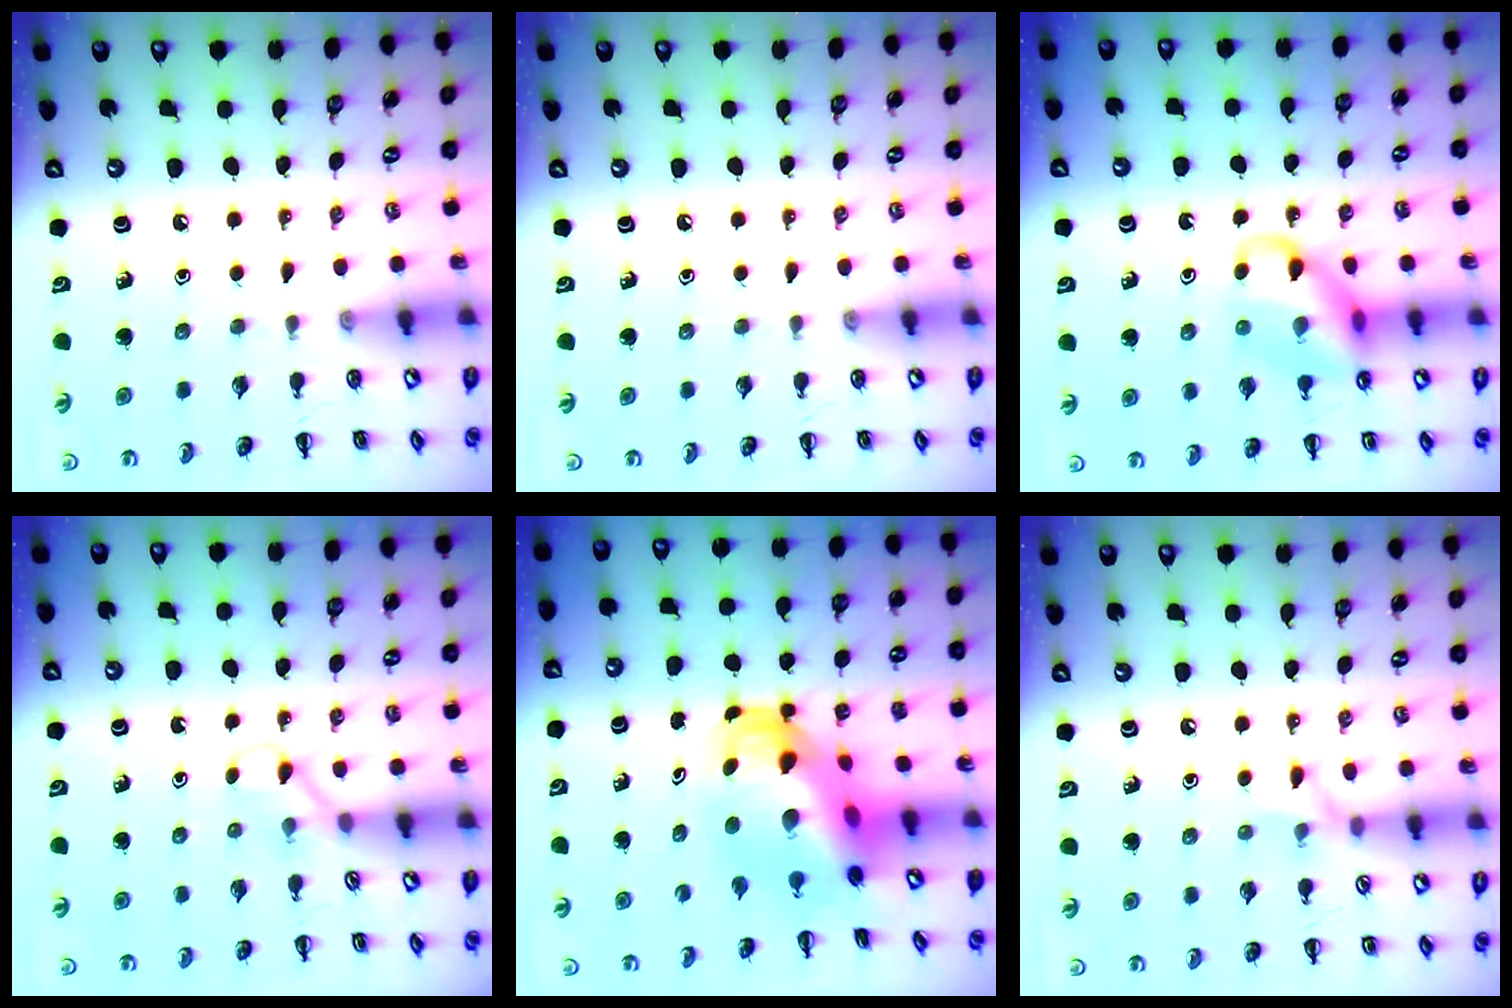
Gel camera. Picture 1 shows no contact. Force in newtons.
{"total": 0.0}
{"total": 12.1, "press": 11.9, "slide": 1.7}
{"total": 2.8, "press": 2.6, "slide": 1.0}
{"total": 7.2, "press": 6.9, "slide": 2.2}
{"total": 5.3, "press": 5.2, "slide": 1.2}